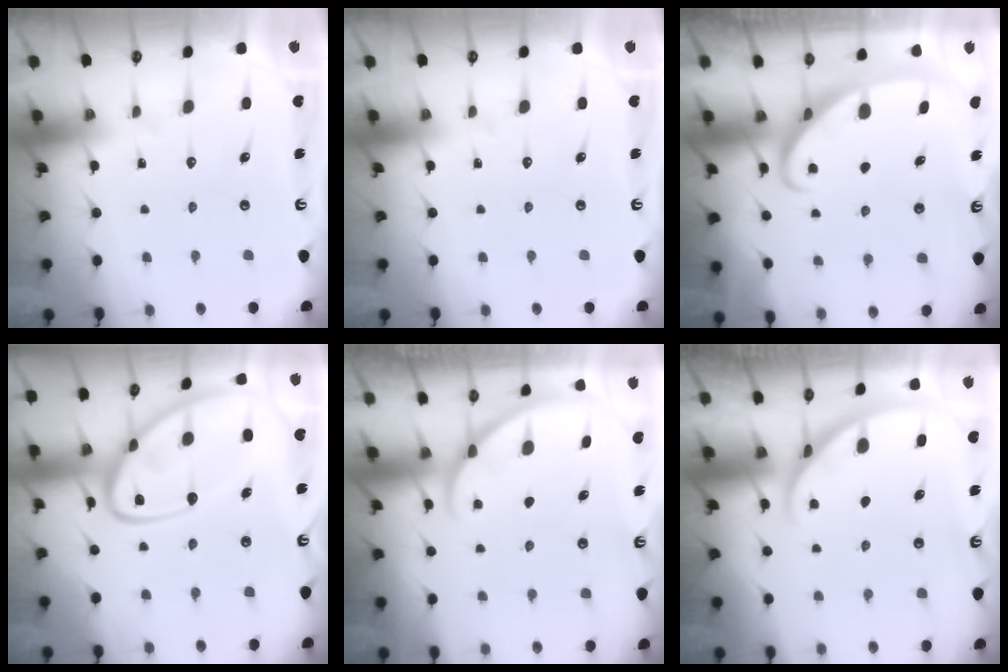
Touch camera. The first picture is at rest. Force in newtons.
{"total": 0.0}
{"total": 2.7, "press": 2.7, "slide": 0.4}
{"total": 16.6, "press": 16.5, "slide": 1.5}
{"total": 1.7, "press": 1.7, "slide": 0.2}
{"total": 2.4, "press": 2.3, "slide": 0.3}